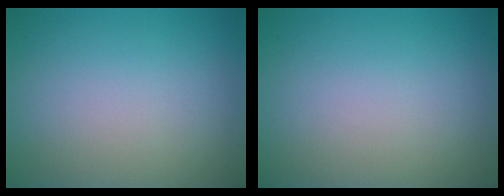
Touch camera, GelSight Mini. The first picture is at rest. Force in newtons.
{"total": 0.0}